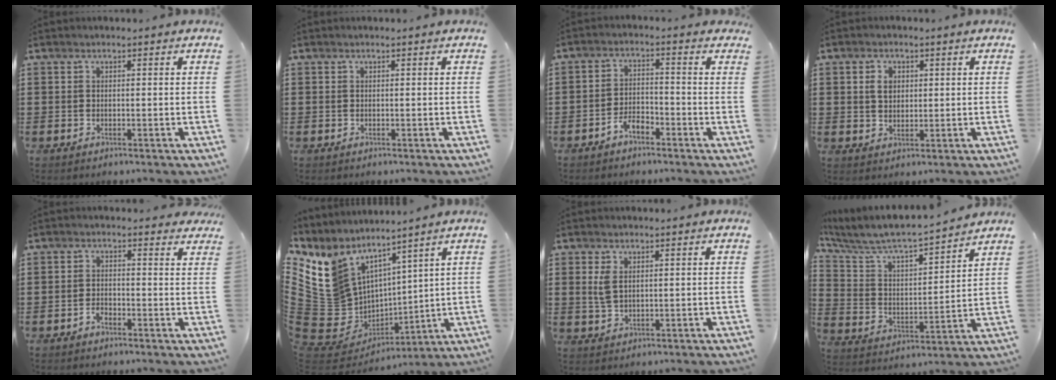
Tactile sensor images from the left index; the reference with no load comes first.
{"total": 0.0}
{"total": 3.1, "force": [-2.3, 1.4, 1.4], "torque": [-0.028, 0.009, -0.046]}
{"total": 2.9, "force": [0.9, 2.1, 1.7], "torque": [-0.041, 0.008, 0.016]}
{"total": 1.6, "force": [-0.5, 1.1, 1.0], "torque": [-0.021, 0.005, -0.010]}
{"total": 10.0, "force": [4.4, 8.5, 2.7], "torque": [-0.120, -0.055, 0.091]}
{"total": 2.8, "force": [0.8, 1.5, 2.2], "torque": [-0.058, 0.004, 0.012]}
{"total": 5.8, "force": [5.3, 0.7, 2.1], "torque": [-0.068, -0.045, 0.083]}